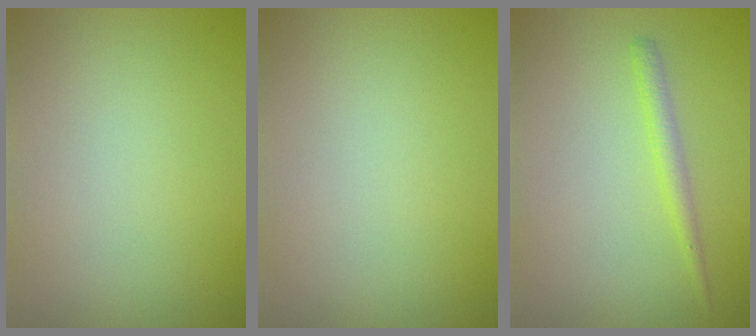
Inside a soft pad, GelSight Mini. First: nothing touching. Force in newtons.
{"total": 0.0}
{"total": 1.5, "press": 1.5, "slide": 0.0}